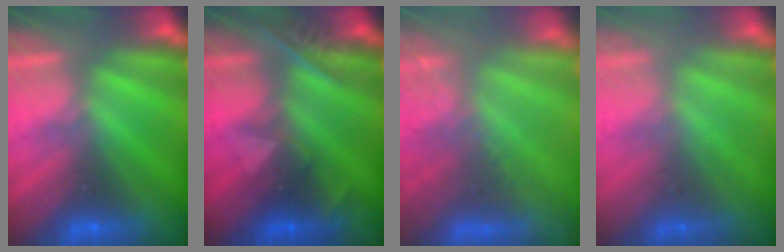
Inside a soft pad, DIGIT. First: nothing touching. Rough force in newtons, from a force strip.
{"total": 2.4}
{"total": 9.6}
{"total": 2.3}